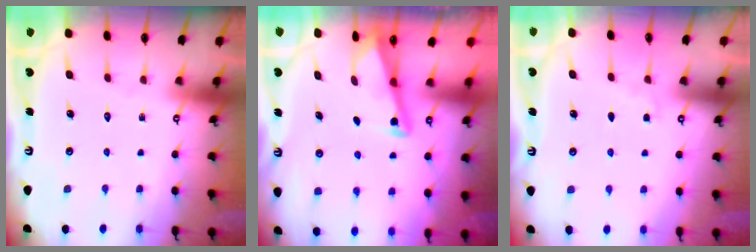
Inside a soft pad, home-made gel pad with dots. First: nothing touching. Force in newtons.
{"total": 3.0, "press": 2.9, "slide": 0.3}
{"total": 3.2, "press": 3.2, "slide": 0.5}